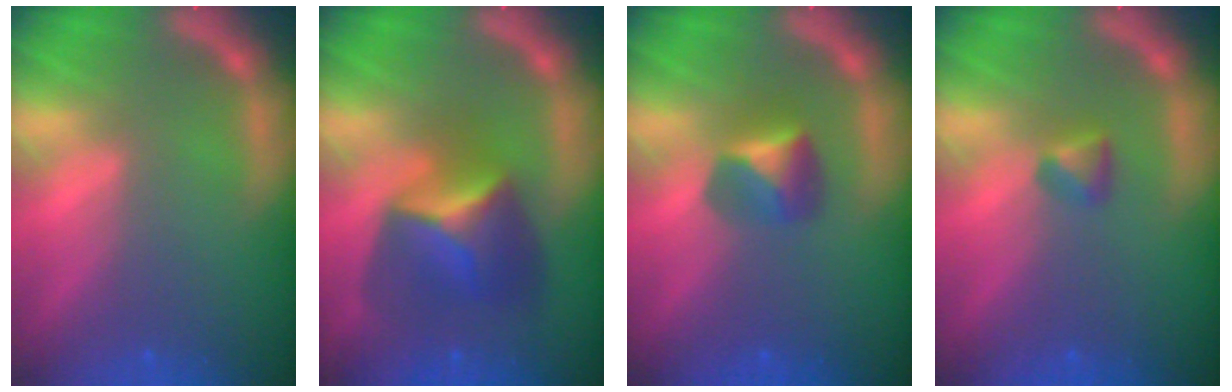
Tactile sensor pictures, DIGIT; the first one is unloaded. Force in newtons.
{"total": 6.4}
{"total": 2.9}
{"total": 1.4}